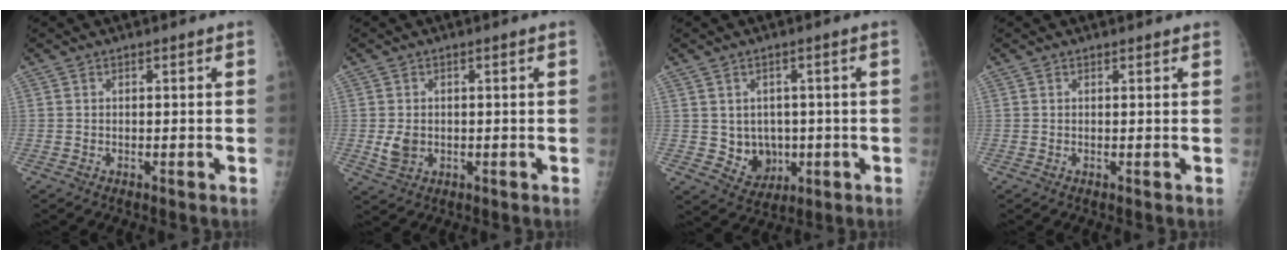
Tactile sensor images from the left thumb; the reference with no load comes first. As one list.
[{"total": 3.4, "force": [-0.1, 2.5, 2.2], "torque": [-0.038, -0.003, 0.006]}, {"total": 6.0, "force": [-0.3, 5.1, 3.0], "torque": [-0.017, -0.002, 0.013]}, {"total": 0.9, "force": [0.8, 0.1, 0.2], "torque": [-0.004, -0.001, 0.012]}]